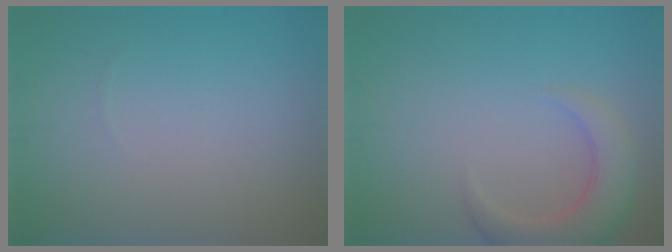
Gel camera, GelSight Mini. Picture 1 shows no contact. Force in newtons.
{"total": 4.5, "press": 4.5, "slide": 0.5}